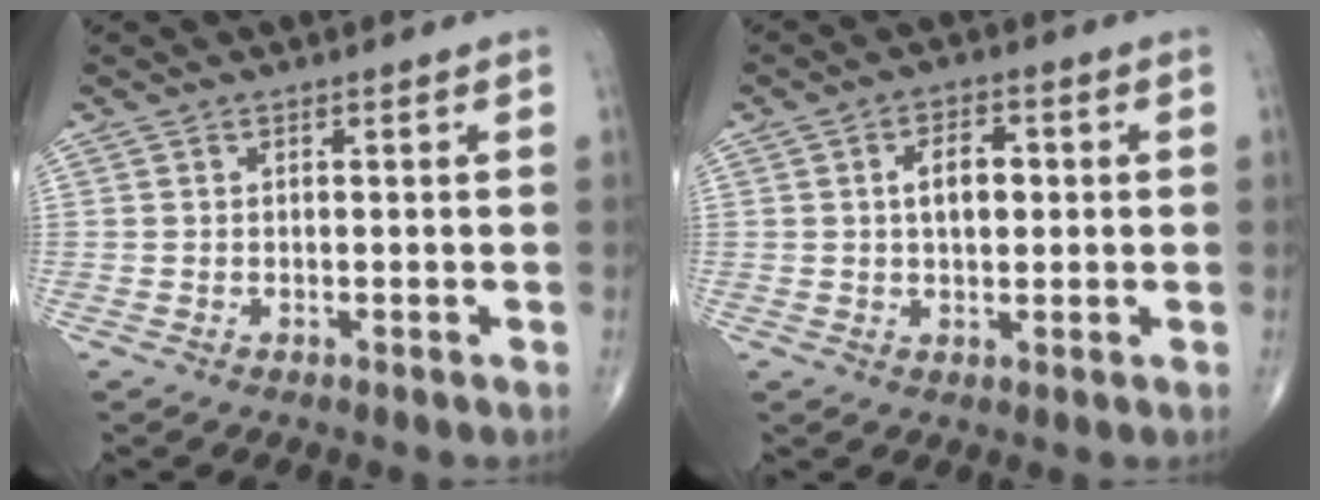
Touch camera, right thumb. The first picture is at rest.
{"total": 5.9, "force": [0.7, 3.4, 4.8], "torque": [-0.065, 0.008, 0.008]}